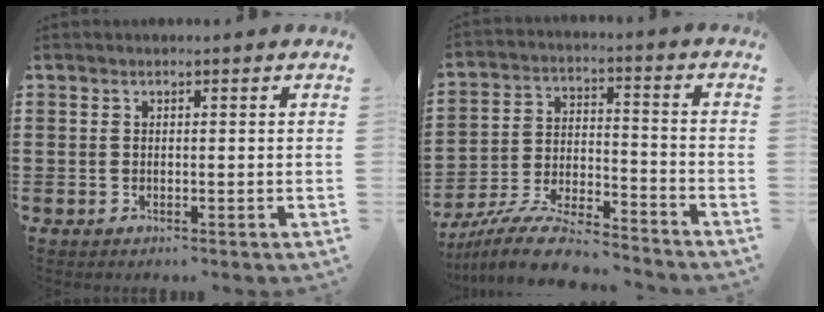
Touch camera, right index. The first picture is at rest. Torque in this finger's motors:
{"motor_torque": [0.64, 1.14, 0.05, -0.03]}